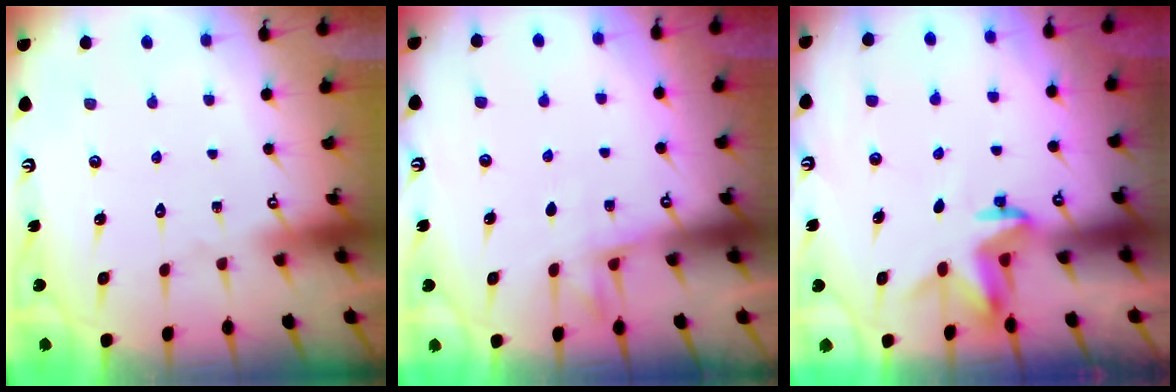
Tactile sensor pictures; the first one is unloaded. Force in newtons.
{"total": 5.2, "press": 5.0, "slide": 1.4}
{"total": 3.2, "press": 3.2, "slide": 0.3}